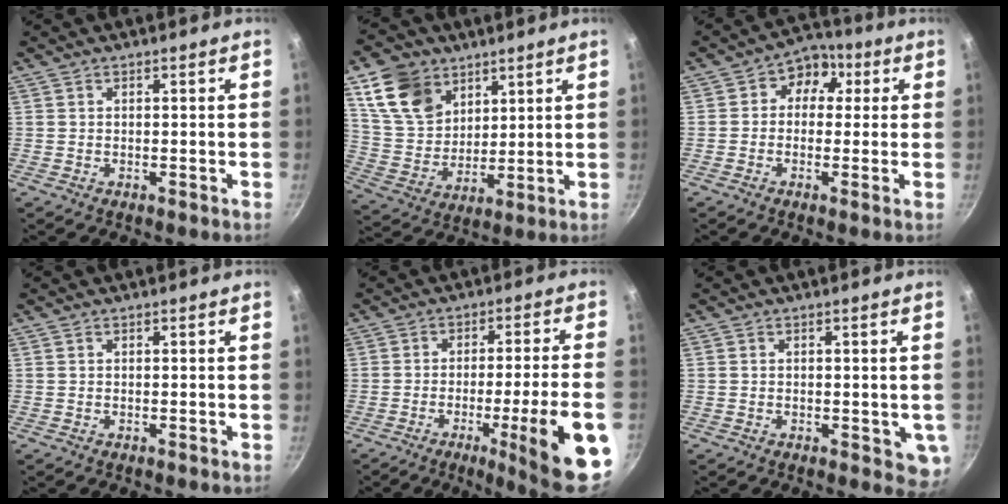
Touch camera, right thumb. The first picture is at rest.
{"total": 14.5, "force": [7.9, 10.3, 6.5], "torque": [-0.090, -0.026, 0.160]}
{"total": 6.6, "force": [0.9, 5.6, 3.3], "torque": [-0.008, 0.012, -0.007]}
{"total": 0.0}
{"total": 16.8, "force": [-6.7, 1.3, 15.3], "torque": [-0.199, 0.025, -0.091]}
{"total": 4.7, "force": [-0.7, 2.6, 3.9], "torque": [-0.031, -0.008, -0.007]}